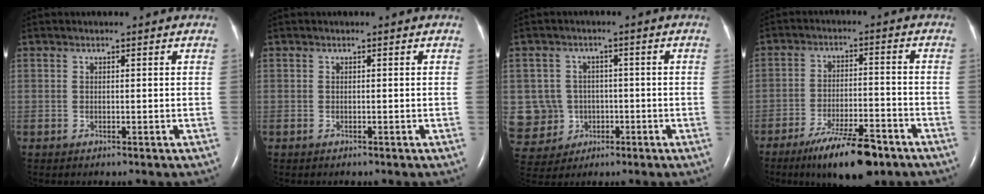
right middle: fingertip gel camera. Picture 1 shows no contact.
{"total": 0.0}
{"total": 13.7, "force": [-1.9, 13.0, 3.8], "torque": [-0.133, 0.033, -0.007]}
{"total": 11.0, "force": [-7.7, 1.9, 7.6], "torque": [-0.131, -0.017, -0.126]}